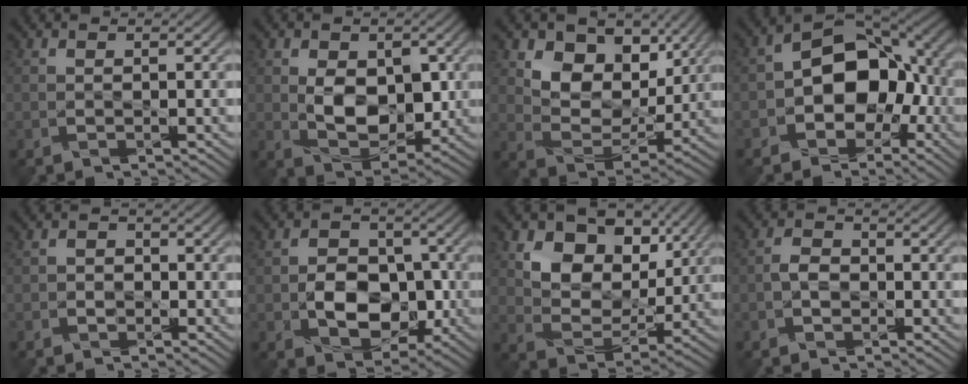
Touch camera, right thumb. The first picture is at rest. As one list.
[{"total": 7.8, "force": [0.4, 5.0, 5.9], "torque": [-0.109, -0.011, 0.008]}, {"total": 9.4, "force": [4.5, 6.5, 5.1], "torque": [-0.108, -0.016, 0.073]}, {"total": 12.4, "force": [-2.0, 8.9, 8.4], "torque": [-0.131, -0.006, -0.047]}, {"total": 1.7, "force": [-0.7, 1.4, 0.5], "torque": [0.003, 0.002, -0.019]}, {"total": 7.6, "force": [-1.7, 5.3, 5.1], "torque": [-0.084, -0.003, -0.033]}, {"total": 10.5, "force": [4.8, 7.3, 5.8], "torque": [-0.115, -0.012, 0.076]}, {"total": 2.6, "force": [-0.9, 1.9, 1.5], "torque": [-0.031, 0.002, -0.021]}]